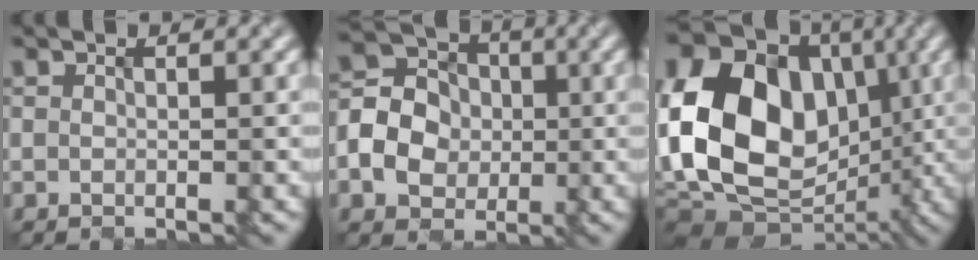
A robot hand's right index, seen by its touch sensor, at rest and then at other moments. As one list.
[{"total": 5.3, "force": [-1.5, 4.7, 2.1], "torque": [-0.045, 0.010, -0.040]}, {"total": 16.9, "force": [0.1, 12.8, 11.0], "torque": [-0.178, 0.024, -0.013]}]